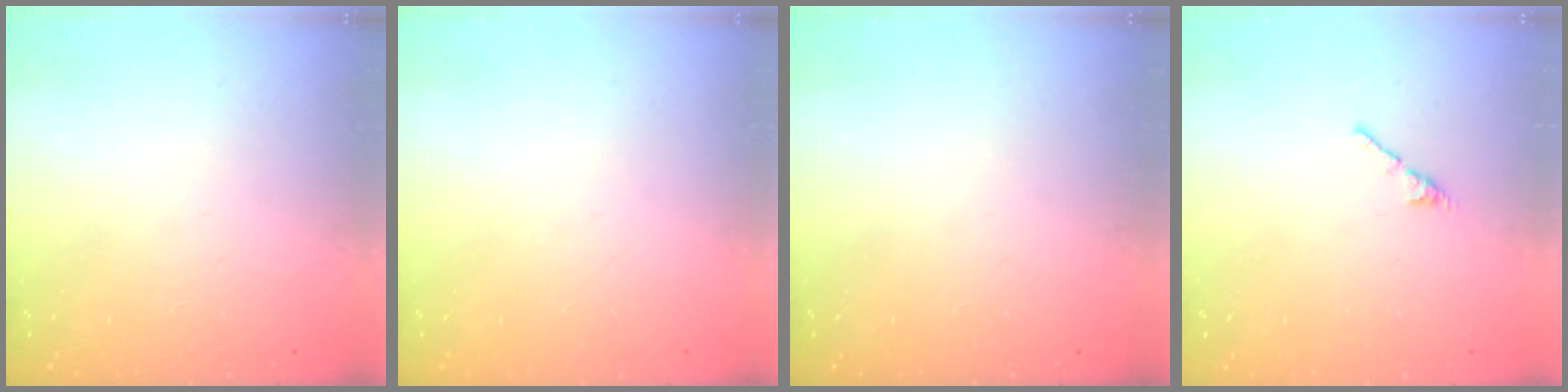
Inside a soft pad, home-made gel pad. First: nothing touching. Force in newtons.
{"total": 0.0}
{"total": 0.0}
{"total": 2.7, "press": 2.6, "slide": 0.8}